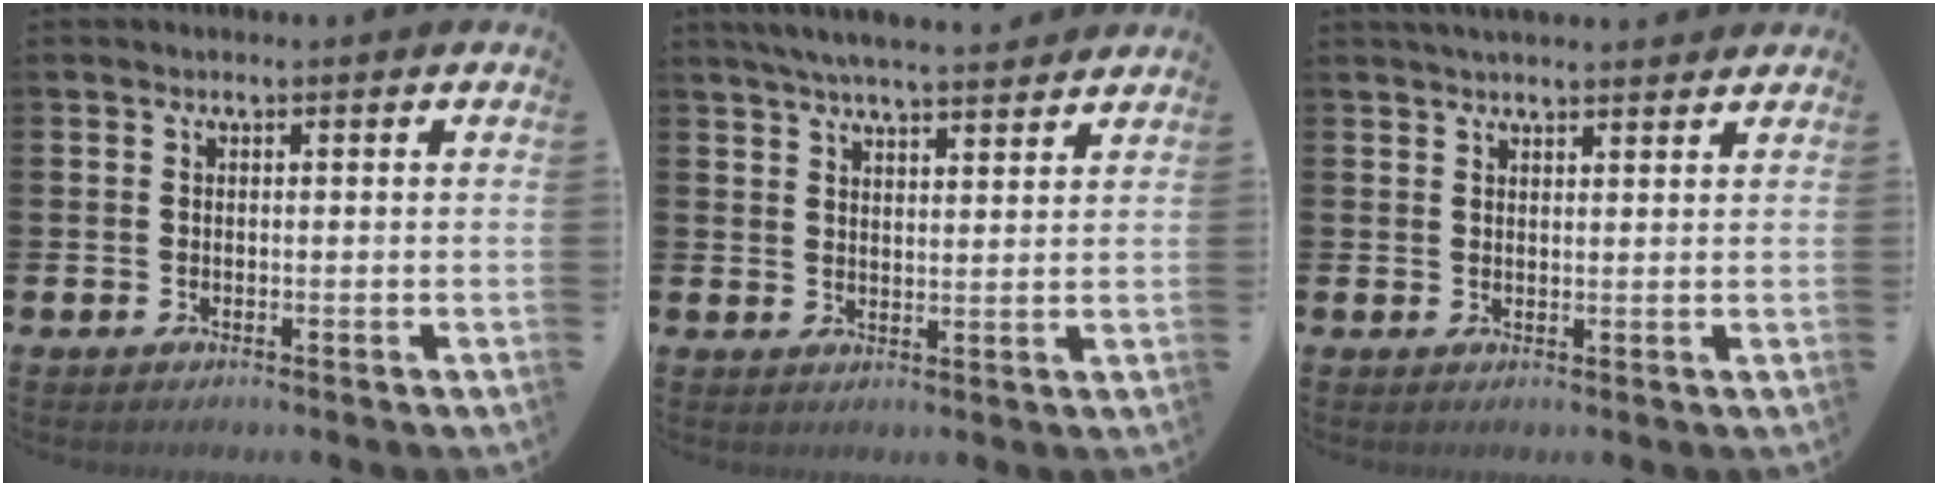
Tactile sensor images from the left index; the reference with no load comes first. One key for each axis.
{"total": 5.5, "fx": 5.4, "fy": 0.3, "fz": 1.4, "tx": -0.040, "ty": -0.022, "tz": 0.096}
{"total": 2.9, "fx": 2.8, "fy": 0.4, "fz": 0.6, "tx": -0.016, "ty": -0.006, "tz": 0.051}